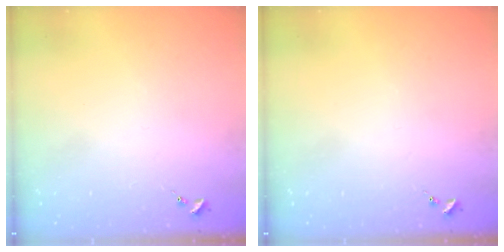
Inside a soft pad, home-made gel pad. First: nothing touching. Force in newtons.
{"total": 0.0}